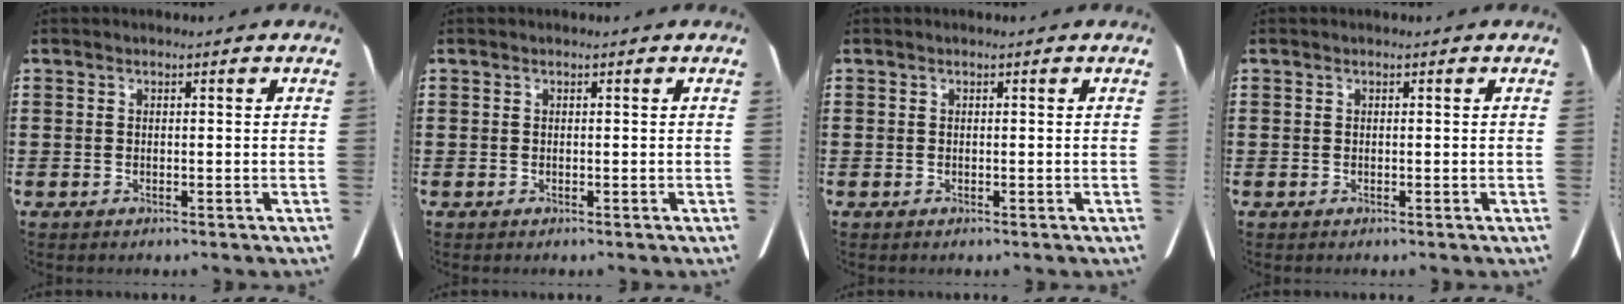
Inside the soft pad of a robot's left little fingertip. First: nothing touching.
{"total": 0.0}
{"total": 0.0}
{"total": 0.0}